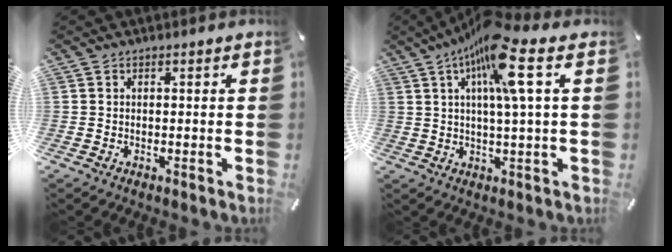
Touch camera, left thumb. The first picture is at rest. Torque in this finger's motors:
{"motor_torque": [0.12, 1.37, 1.67, -1.10, 0.45]}